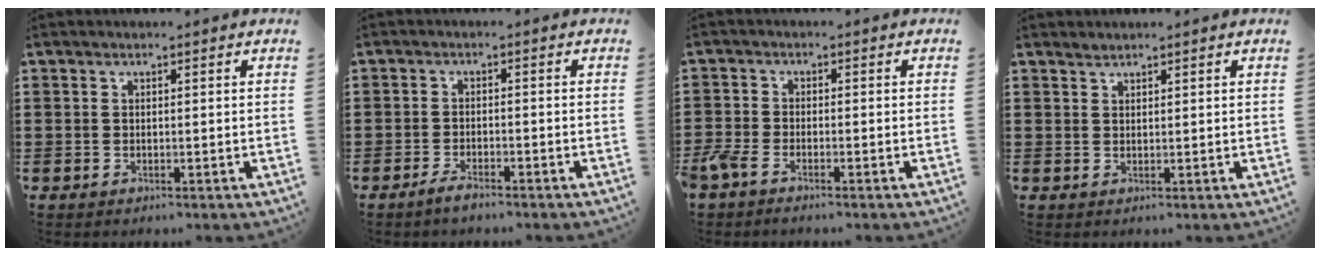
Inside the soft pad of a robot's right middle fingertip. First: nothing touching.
{"total": 2.1, "force": [-1.8, 0.3, 0.9], "torque": [-0.023, -0.004, -0.037]}
{"total": 2.5, "force": [-2.1, 0.7, 1.3], "torque": [-0.052, -0.009, -0.049]}
{"total": 1.2, "force": [1.2, -0.1, 0.0], "torque": [-0.002, 0.000, 0.023]}